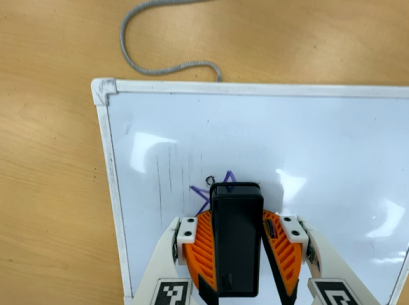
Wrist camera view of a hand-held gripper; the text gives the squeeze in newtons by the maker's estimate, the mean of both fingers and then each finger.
{"total": 11.6, "left": 13.2, "right": 10.0}